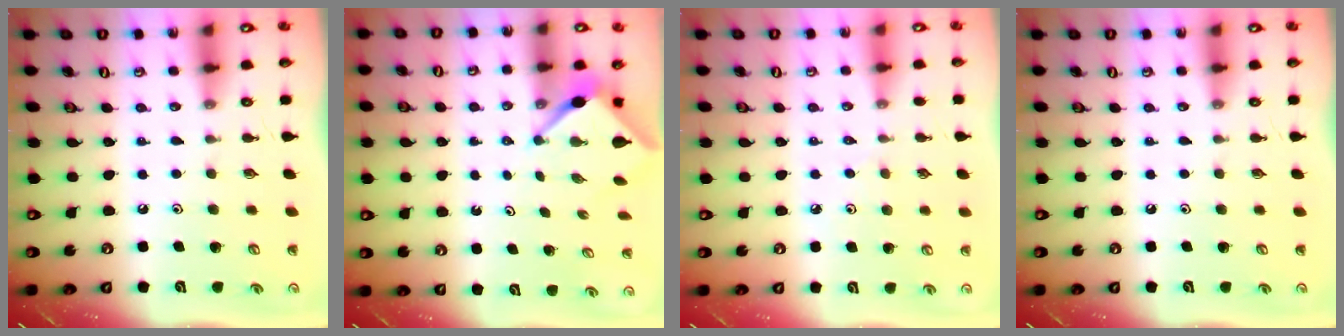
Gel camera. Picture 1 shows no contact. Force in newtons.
{"total": 3.1, "press": 3.1, "slide": 0.3}
{"total": 3.6, "press": 3.5, "slide": 0.7}
{"total": 0.0}